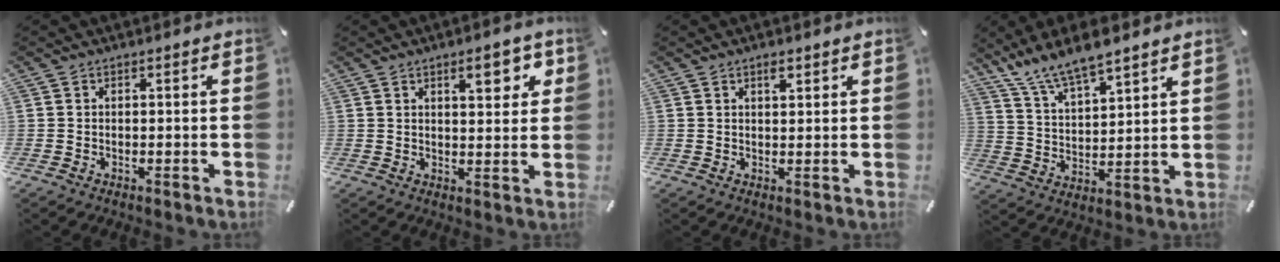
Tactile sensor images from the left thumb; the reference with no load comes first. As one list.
[{"total": 7.0, "force": [3.7, 2.9, 5.2], "torque": [-0.064, -0.012, 0.055]}, {"total": 2.2, "force": [1.4, 0.8, 1.5], "torque": [-0.015, -0.005, 0.022]}, {"total": 10.8, "force": [9.6, 2.2, 4.6], "torque": [-0.109, -0.056, 0.177]}]